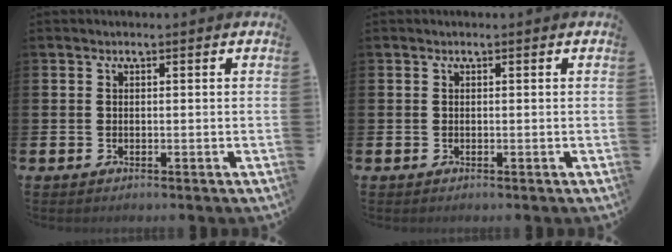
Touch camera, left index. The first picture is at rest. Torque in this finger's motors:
{"motor_torque": [-0.01, 0.01, 0.00, 0.00]}